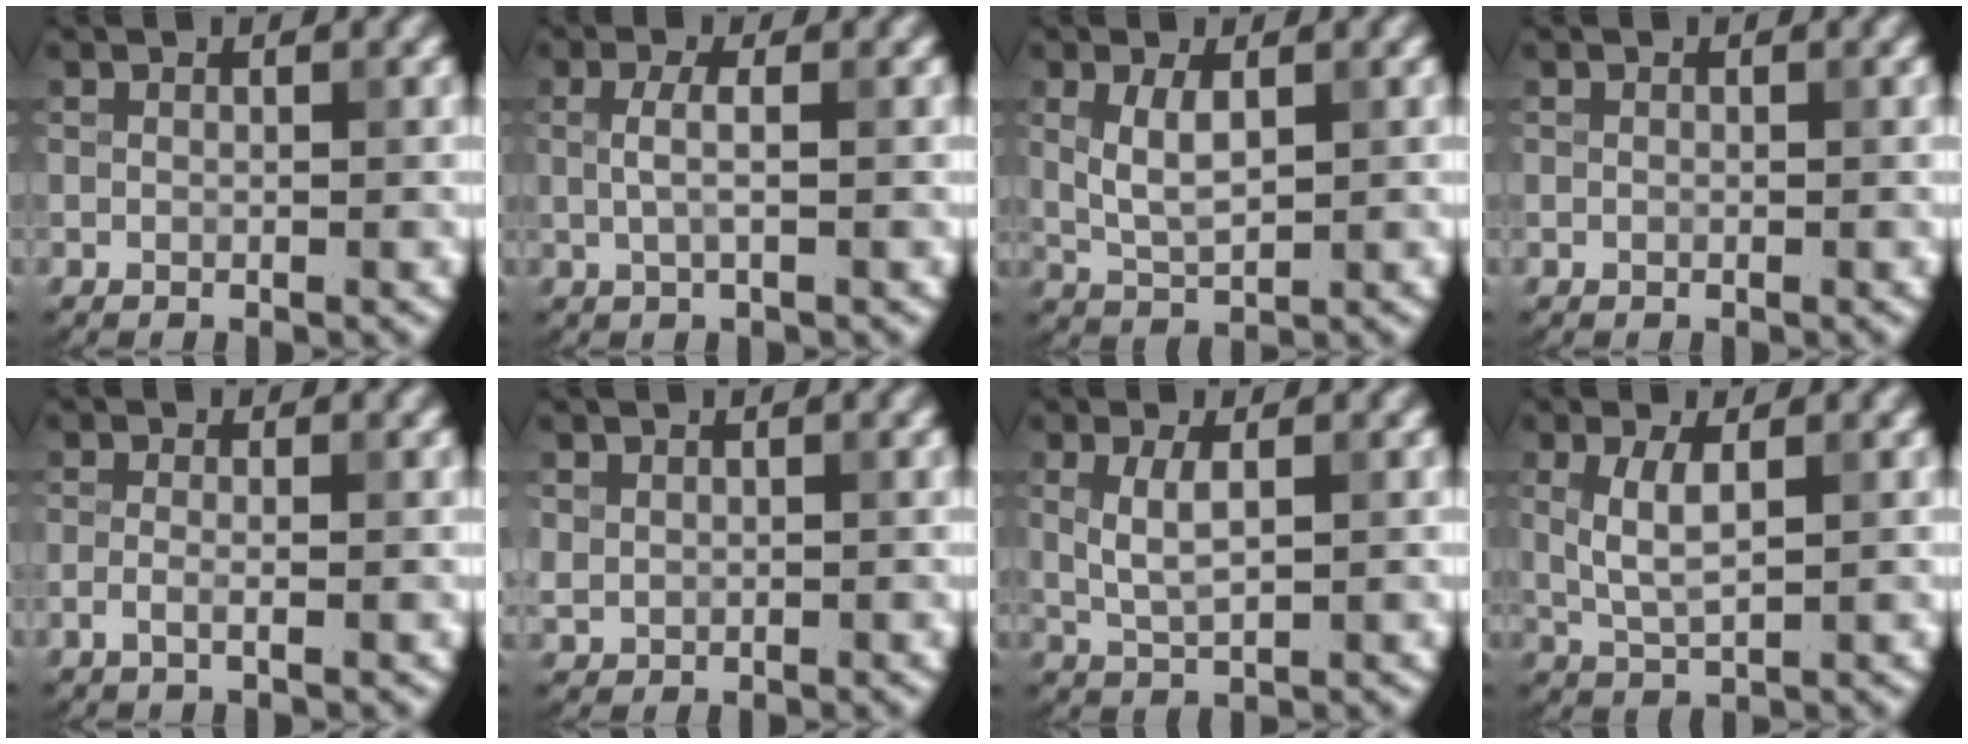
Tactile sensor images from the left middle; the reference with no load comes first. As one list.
[{"total": 1.8, "force": [0.1, 0.4, 1.7], "torque": [-0.036, 0.001, 0.002]}, {"total": 2.9, "force": [0.7, 1.3, 2.5], "torque": [-0.056, -0.001, 0.017]}, {"total": 0.0}, {"total": 1.2, "force": [-0.4, 0.4, 1.1], "torque": [-0.022, -0.004, -0.013]}, {"total": 1.0, "force": [0.4, 0.9, 0.3], "torque": [-0.004, -0.004, 0.013]}, {"total": 2.6, "force": [0.5, 0.9, 2.3], "torque": [-0.053, 0.000, 0.013]}, {"total": 3.0, "force": [0.6, 1.1, 2.8], "torque": [-0.063, 0.000, 0.014]}]